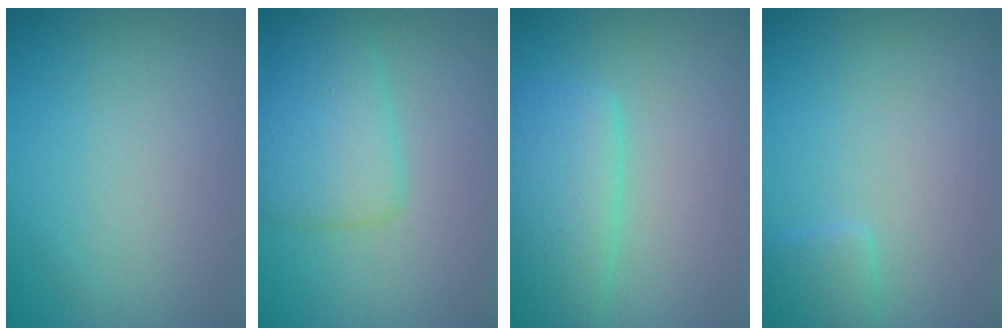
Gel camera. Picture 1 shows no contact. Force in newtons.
{"total": 4.2, "press": 4.2, "slide": 0.2}
{"total": 4.9, "press": 4.9, "slide": 0.3}
{"total": 1.7, "press": 1.7, "slide": 0.1}